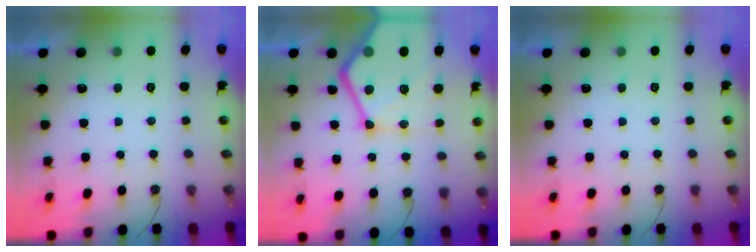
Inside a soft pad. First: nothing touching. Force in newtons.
{"total": 25.3, "press": 25.2, "slide": 2.8}
{"total": 0.0}